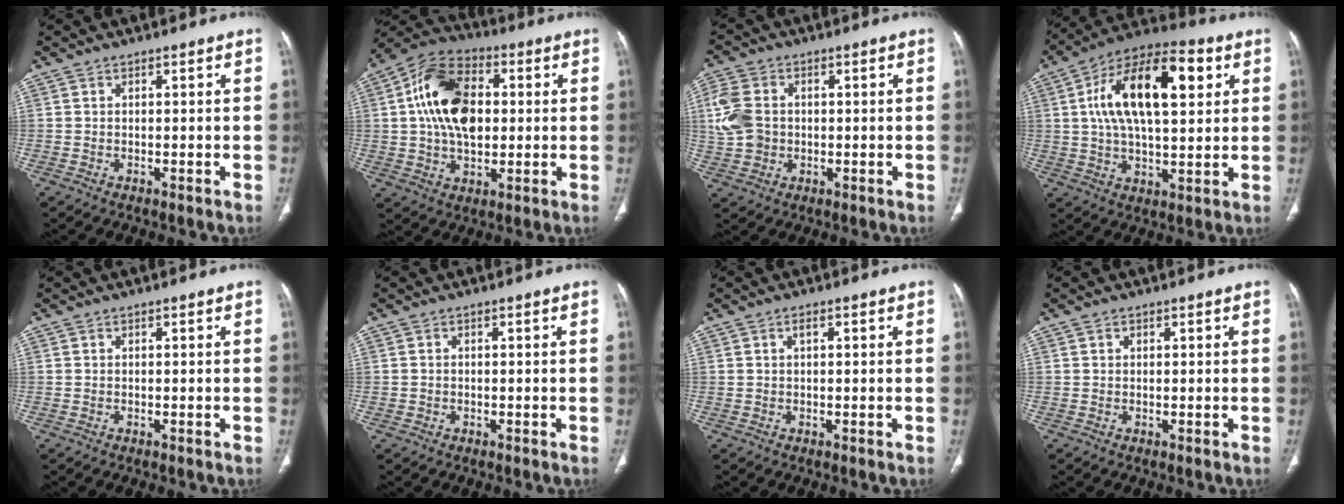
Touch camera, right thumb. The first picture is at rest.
{"total": 16.7, "force": [2.2, 10.5, 12.7], "torque": [-0.209, 0.016, 0.033]}
{"total": 8.4, "force": [0.6, 6.7, 5.1], "torque": [-0.109, 0.006, 0.010]}
{"total": 20.5, "force": [5.6, 9.4, 17.4], "torque": [-0.282, 0.014, 0.085]}
{"total": 0.0}
{"total": 0.6, "force": [-0.1, 0.6, 0.1], "torque": [0.001, 0.004, -0.003]}
{"total": 1.1, "force": [0.4, 0.5, 0.9], "torque": [-0.016, 0.003, 0.005]}
{"total": 0.6, "force": [0.3, 0.5, 0.2], "torque": [0.001, 0.000, 0.005]}